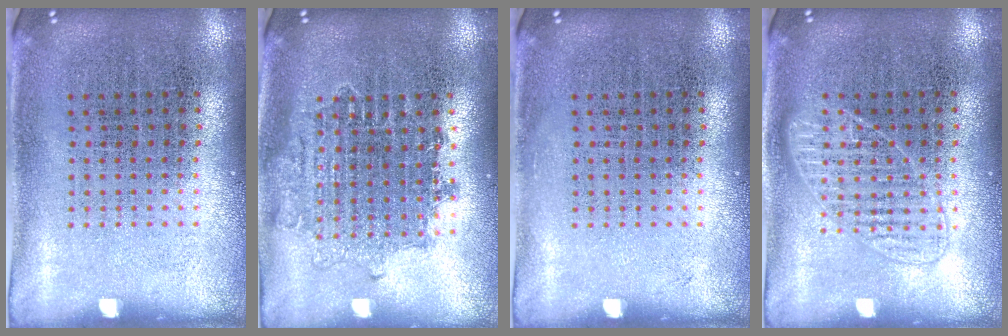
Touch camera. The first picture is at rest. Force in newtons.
{"total": 1.6, "press": 1.3, "slide": 0.9}
{"total": 0.0}
{"total": 2.3, "press": 2.2, "slide": 0.3}